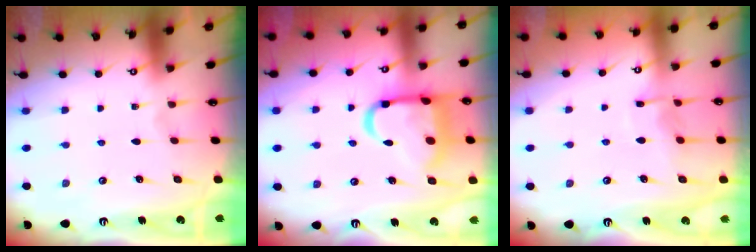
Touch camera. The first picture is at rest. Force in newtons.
{"total": 15.6, "press": 15.5, "slide": 1.4}
{"total": 6.1, "press": 6.0, "slide": 0.7}